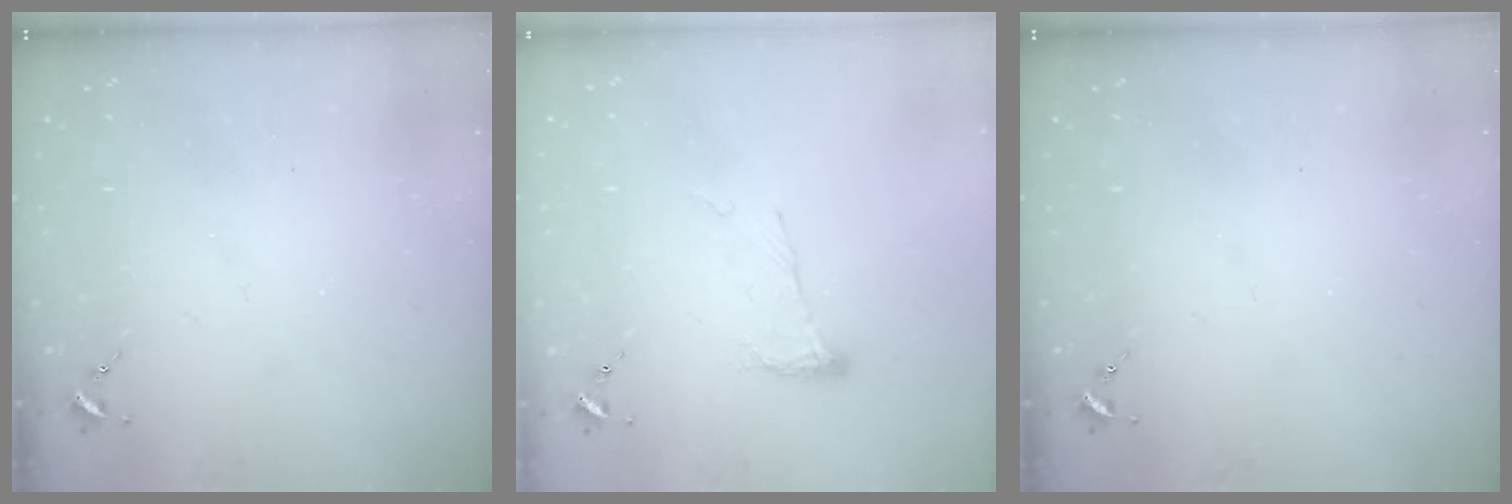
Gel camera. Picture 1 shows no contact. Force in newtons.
{"total": 6.8, "press": 6.8, "slide": 0.3}
{"total": 0.0}